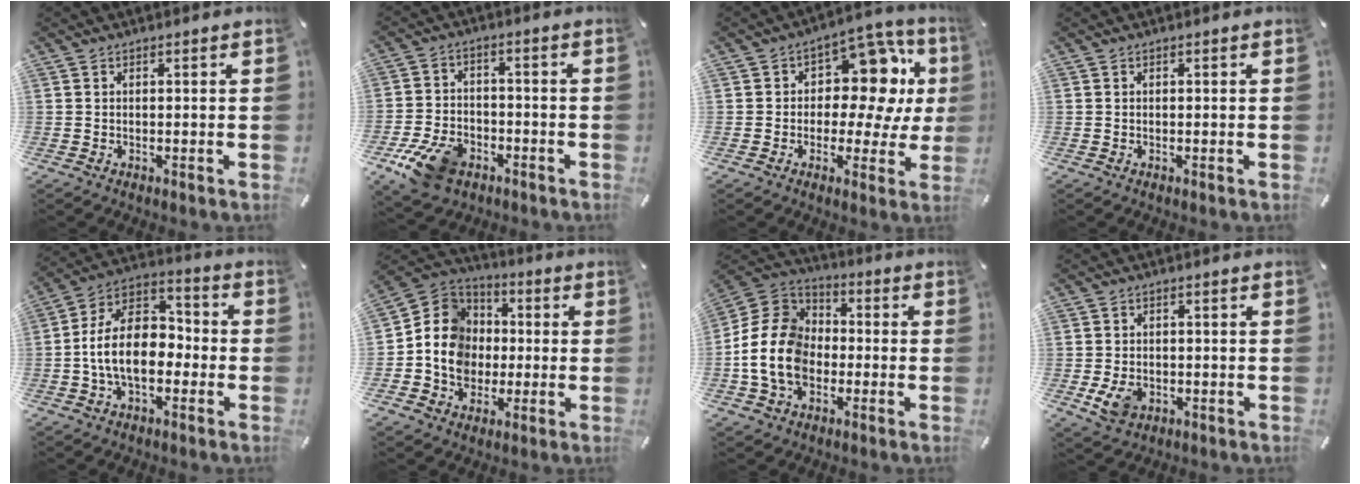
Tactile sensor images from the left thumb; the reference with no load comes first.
{"total": 10.7, "force": [-6.0, 6.9, 5.5], "torque": [-0.111, 0.033, -0.105]}
{"total": 14.8, "force": [3.5, 9.3, 10.9], "torque": [-0.140, -0.025, 0.059]}
{"total": 0.0}
{"total": 14.4, "force": [-3.3, 9.4, 10.3], "torque": [-0.198, 0.020, -0.064]}
{"total": 12.9, "force": [-1.8, 11.8, 4.9], "torque": [-0.124, 0.019, -0.033]}
{"total": 14.7, "force": [-3.5, 11.9, 7.8], "torque": [-0.188, 0.025, -0.067]}
{"total": 5.2, "force": [-1.4, 4.0, 3.0], "torque": [-0.053, -0.003, -0.027]}